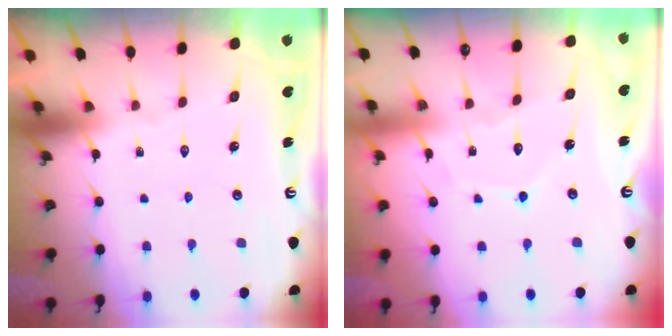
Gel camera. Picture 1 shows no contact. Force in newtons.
{"total": 7.2, "press": 7.1, "slide": 0.9}